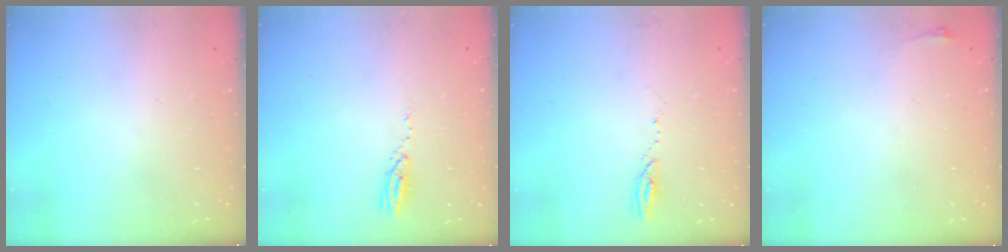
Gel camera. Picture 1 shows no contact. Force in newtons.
{"total": 3.5, "press": 3.5, "slide": 0.3}
{"total": 2.6, "press": 2.6, "slide": 0.3}
{"total": 2.8, "press": 2.1, "slide": 1.9}